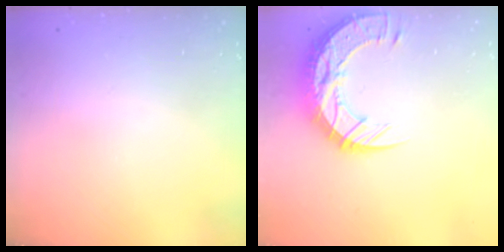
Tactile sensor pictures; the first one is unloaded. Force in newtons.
{"total": 16.8, "press": 16.7, "slide": 1.1}